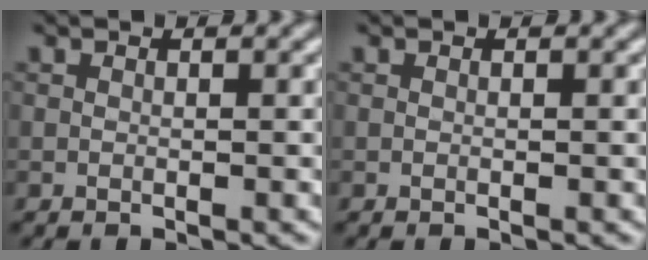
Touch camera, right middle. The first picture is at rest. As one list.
[{"total": 0.0}]